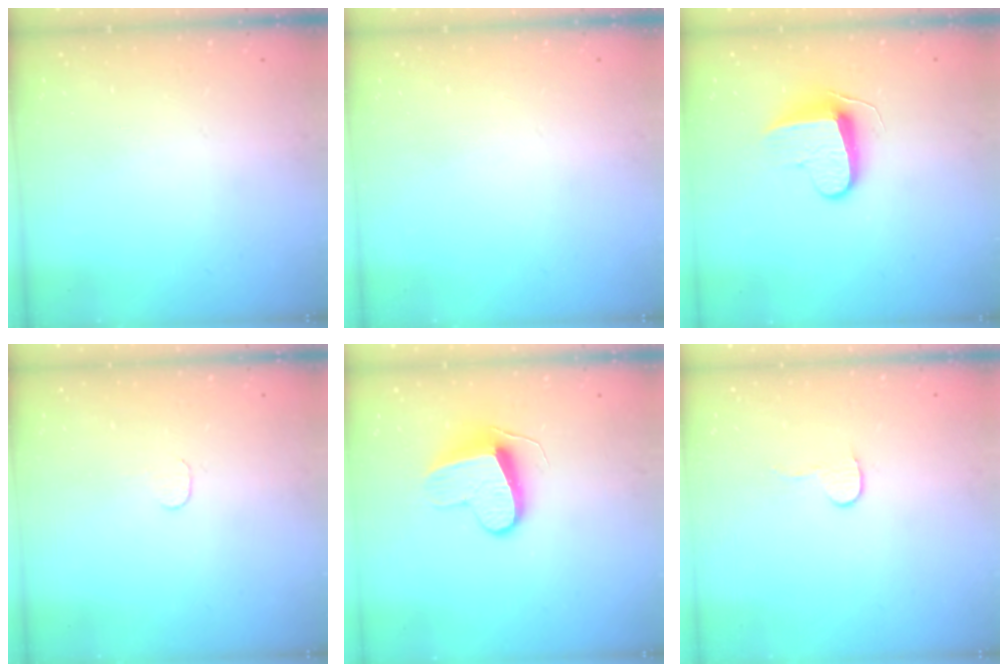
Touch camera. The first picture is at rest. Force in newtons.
{"total": 0.0}
{"total": 9.1, "press": 9.1, "slide": 0.0}
{"total": 3.1, "press": 3.1, "slide": 0.3}
{"total": 9.5, "press": 9.5, "slide": 0.7}
{"total": 5.5, "press": 5.5, "slide": 0.4}